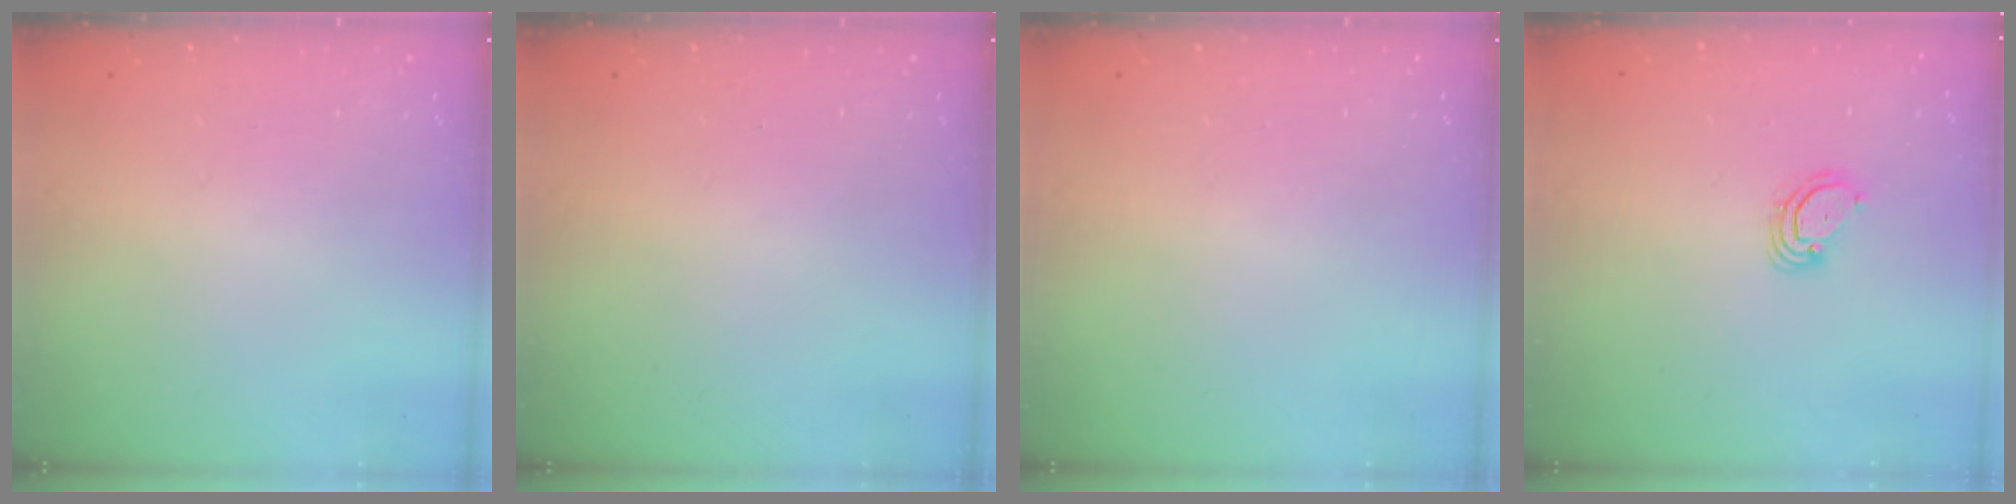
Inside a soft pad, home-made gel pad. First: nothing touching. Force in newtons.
{"total": 0.0}
{"total": 0.0}
{"total": 3.8, "press": 3.8, "slide": 0.3}